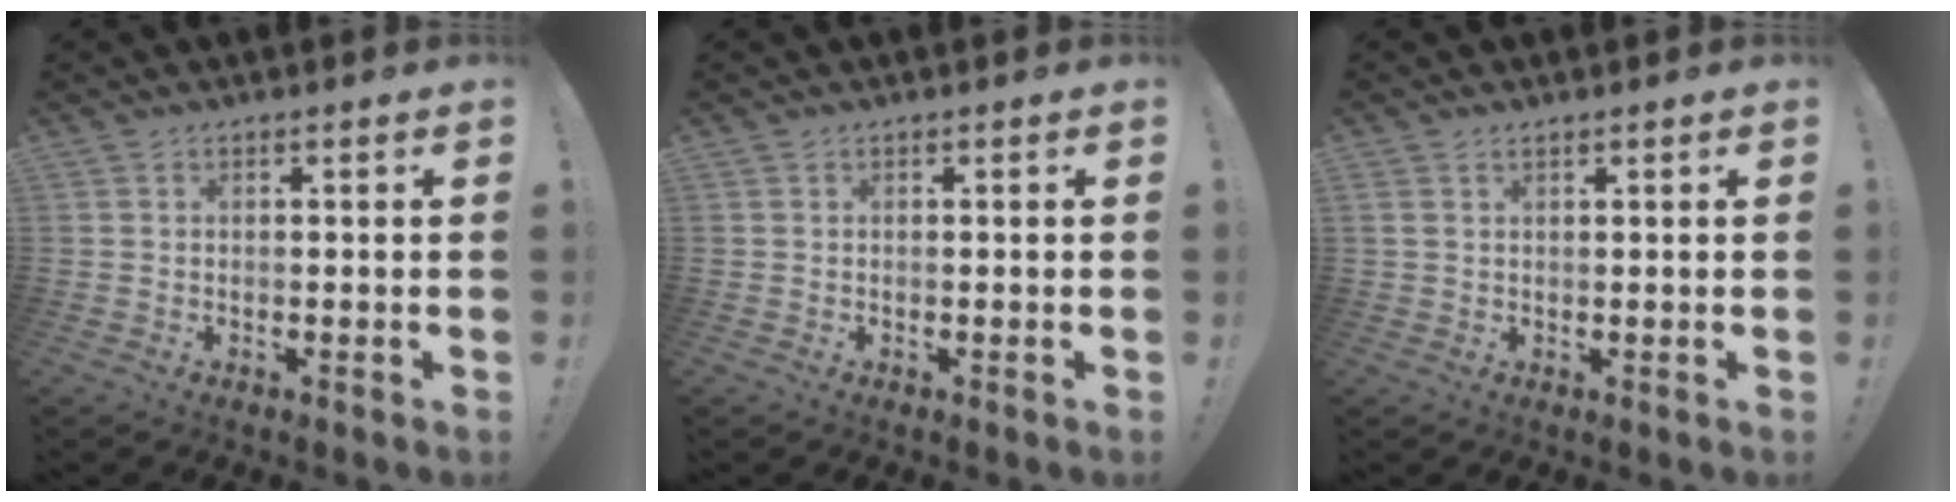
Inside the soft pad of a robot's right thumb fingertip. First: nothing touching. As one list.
[{"total": 0.0}, {"total": 1.6, "force": [1.1, 0.7, 1.0], "torque": [-0.024, 0.002, 0.022]}]